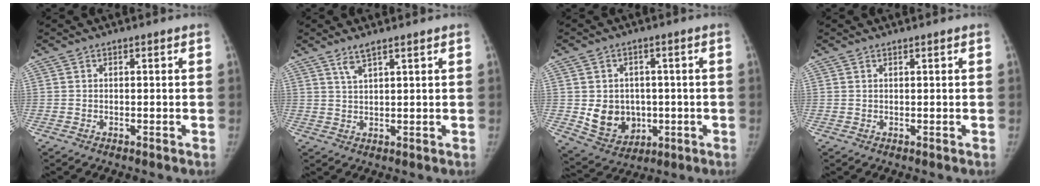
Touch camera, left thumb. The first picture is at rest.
{"total": 3.2, "force": [2.4, 0.4, 2.1], "torque": [-0.046, -0.012, 0.052]}
{"total": 9.7, "force": [-0.6, 8.3, 5.1], "torque": [-0.046, -0.005, 0.013]}
{"total": 0.6, "force": [0.6, 0.0, 0.1], "torque": [-0.003, -0.004, 0.011]}